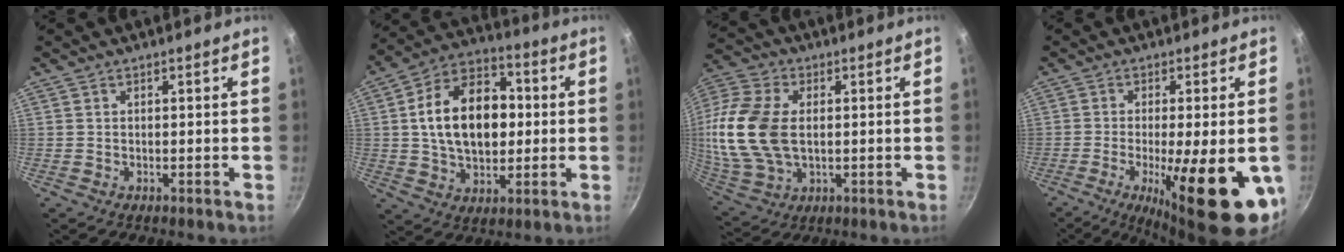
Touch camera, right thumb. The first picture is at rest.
{"total": 18.6, "force": [1.4, 12.3, 13.9], "torque": [-0.195, 0.022, 0.014]}
{"total": 20.5, "force": [1.2, 13.3, 15.5], "torque": [-0.333, 0.006, 0.025]}
{"total": 19.7, "force": [-5.8, 5.4, 18.0], "torque": [-0.244, -0.012, -0.075]}